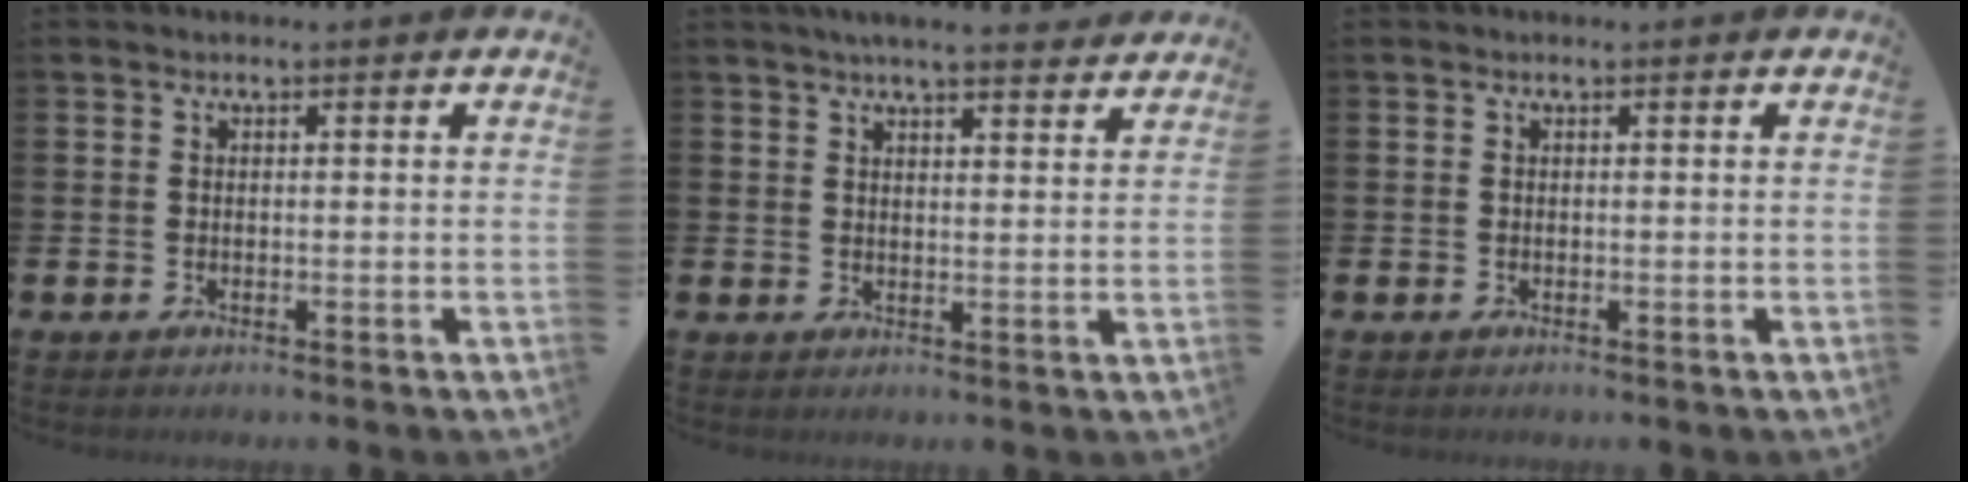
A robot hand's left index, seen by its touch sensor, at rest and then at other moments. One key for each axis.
{"total": 4.6, "fx": 4.4, "fy": 0.2, "fz": 1.4, "tx": -0.028, "ty": -0.018, "tz": 0.078}
{"total": 0.0}